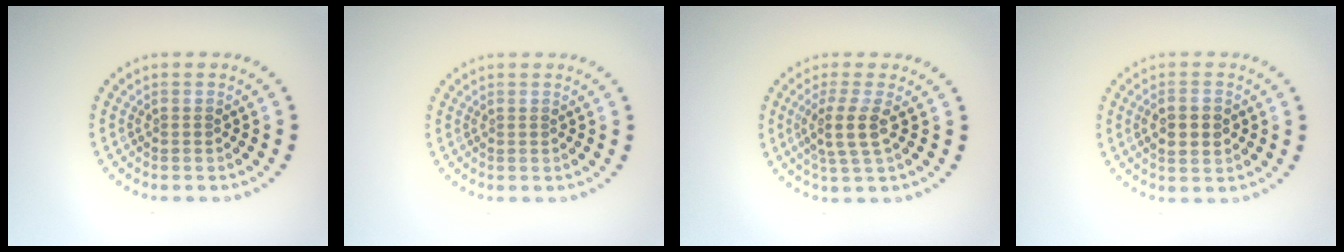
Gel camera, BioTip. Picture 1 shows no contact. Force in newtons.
{"total": 0.0}
{"total": 2.9, "press": 2.4, "slide": 1.7}
{"total": 2.8, "press": 2.8, "slide": 0.2}